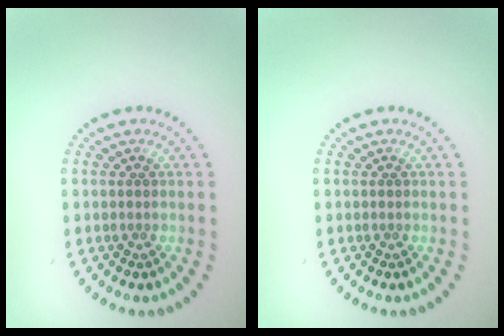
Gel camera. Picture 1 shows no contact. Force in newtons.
{"total": 0.0}